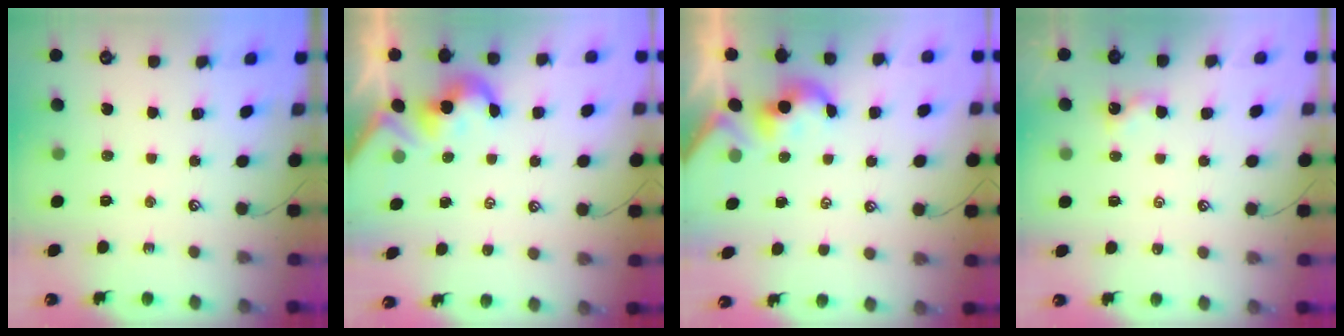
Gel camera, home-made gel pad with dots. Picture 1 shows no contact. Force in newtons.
{"total": 2.1, "press": 2.1, "slide": 0.4}
{"total": 0.0}
{"total": 0.6, "press": 0.5, "slide": 0.2}